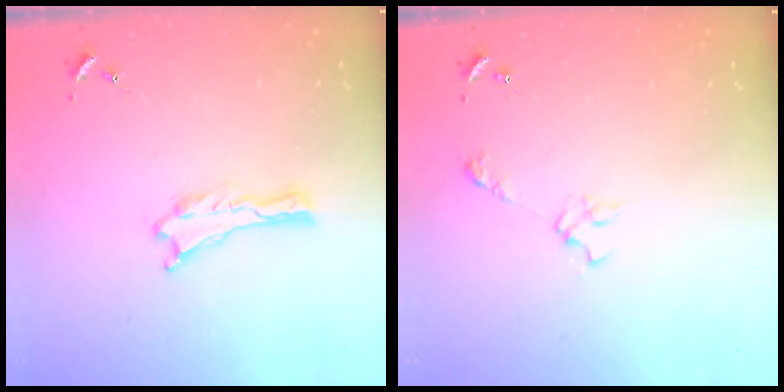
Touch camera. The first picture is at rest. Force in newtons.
{"total": 2.4, "press": 2.4, "slide": 0.3}